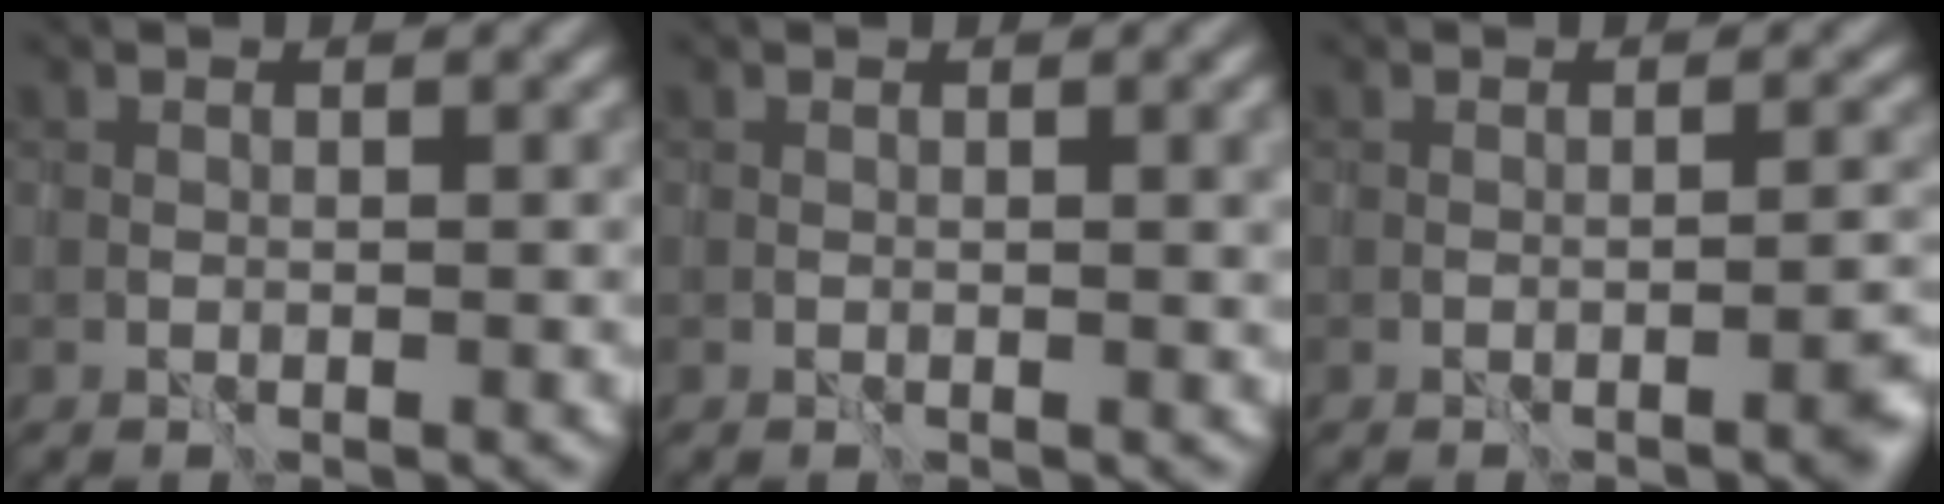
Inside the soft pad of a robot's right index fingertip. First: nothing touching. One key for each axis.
{"total": 2.2, "fx": 0.6, "fy": 0.7, "fz": 2.0, "tx": -0.028, "ty": -0.002, "tz": 0.014}
{"total": 2.0, "fx": -1.1, "fy": 0.1, "fz": 1.6, "tx": -0.022, "ty": 0.002, "tz": -0.016}